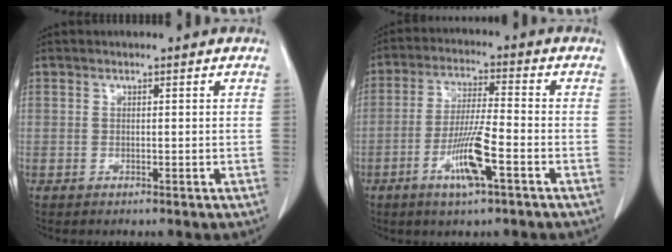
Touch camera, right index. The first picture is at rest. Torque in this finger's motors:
{"motor_torque": [0.40, -0.28, 0.20, 0.15]}